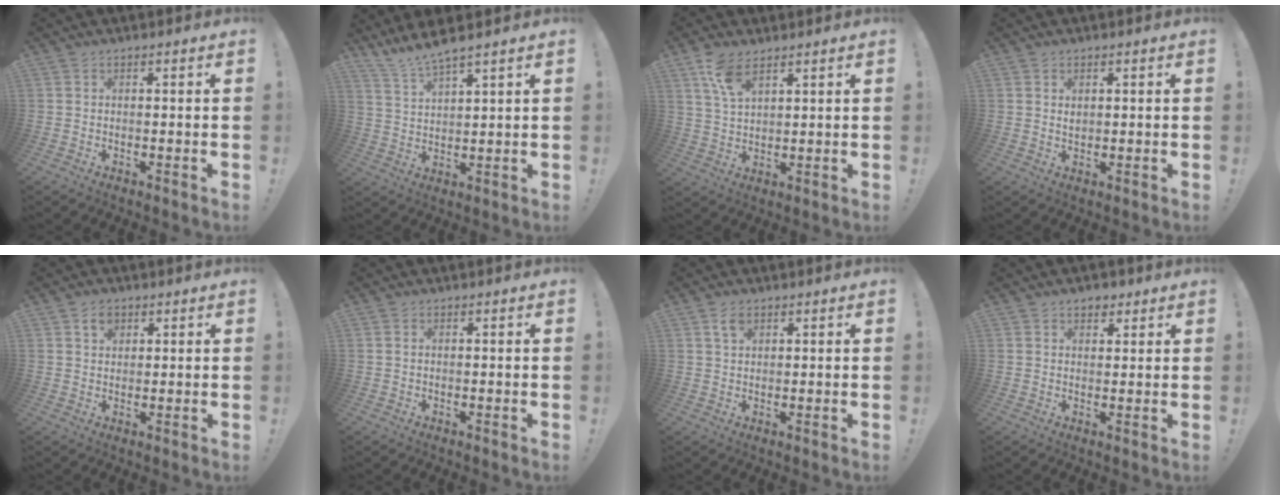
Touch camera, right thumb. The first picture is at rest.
{"total": 6.7, "force": [6.2, -0.1, 2.5], "torque": [-0.057, -0.039, 0.114]}
{"total": 7.9, "force": [5.1, 3.4, 4.9], "torque": [-0.082, -0.024, 0.094]}
{"total": 1.5, "force": [0.8, 1.1, 0.6], "torque": [-0.004, 0.000, 0.013]}
{"total": 3.7, "force": [1.8, 2.5, 2.0], "torque": [-0.029, -0.002, 0.032]}
{"total": 0.5, "force": [0.3, 0.2, 0.4], "torque": [-0.008, 0.001, 0.006]}
{"total": 3.2, "force": [1.7, 1.7, 2.2], "torque": [-0.037, -0.002, 0.030]}
{"total": 3.1, "force": [1.9, 2.3, 1.0], "torque": [0.005, -0.008, 0.029]}